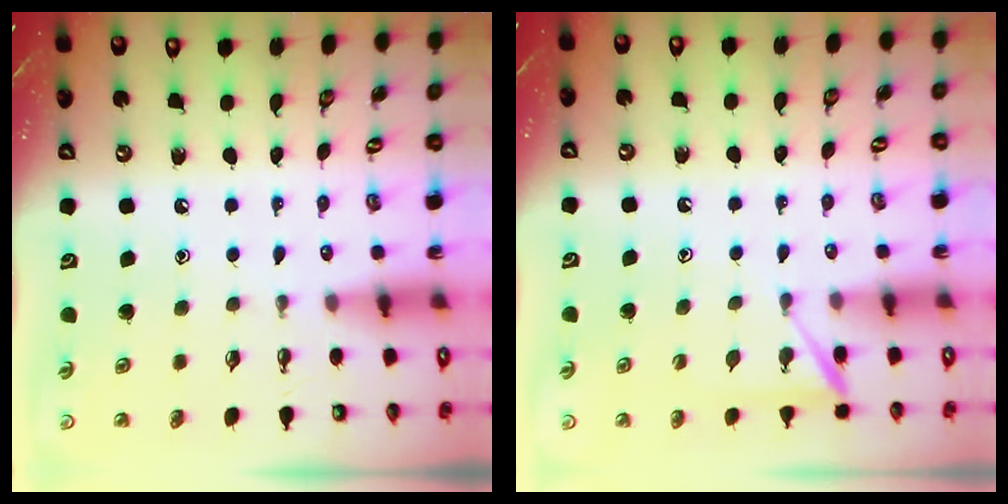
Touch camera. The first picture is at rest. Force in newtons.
{"total": 5.8, "press": 5.8, "slide": 0.5}